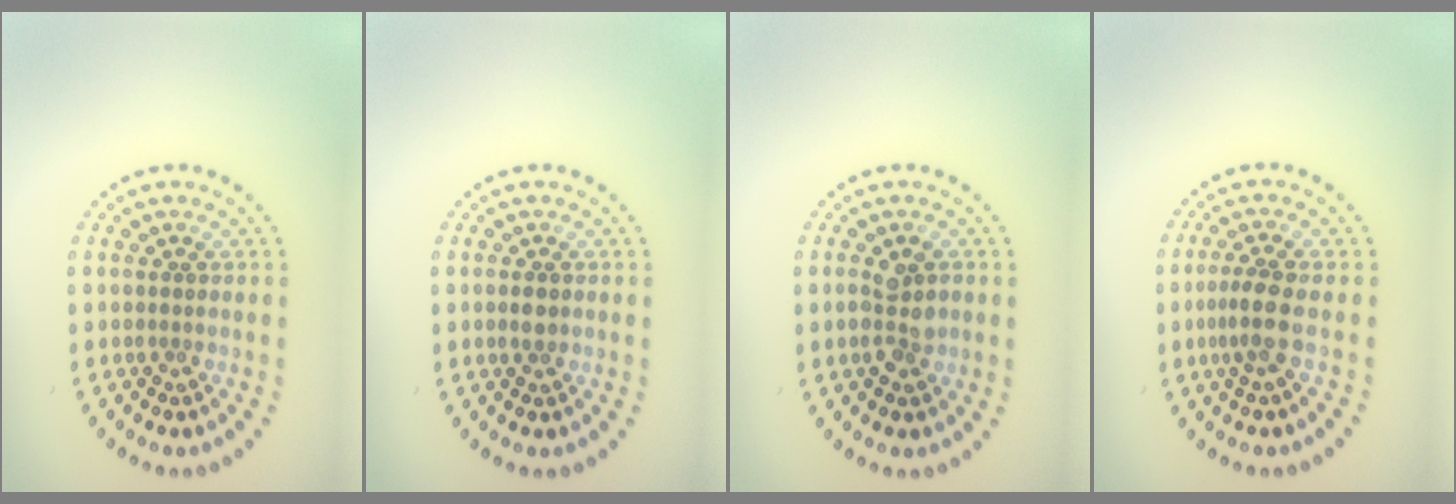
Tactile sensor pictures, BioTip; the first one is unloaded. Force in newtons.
{"total": 1.2, "press": 1.2, "slide": 0.1}
{"total": 2.4, "press": 2.4, "slide": 0.1}
{"total": 2.2, "press": 1.8, "slide": 1.2}